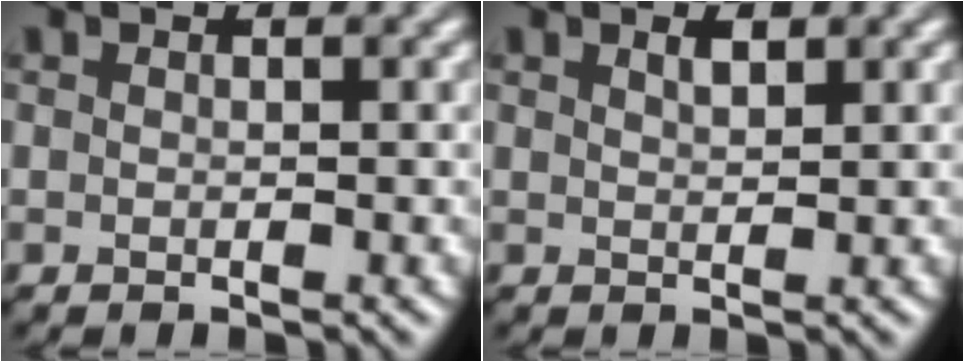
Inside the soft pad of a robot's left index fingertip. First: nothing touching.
{"total": 1.1, "force": [0.8, 0.3, 0.7], "torque": [-0.014, 0.000, 0.014]}